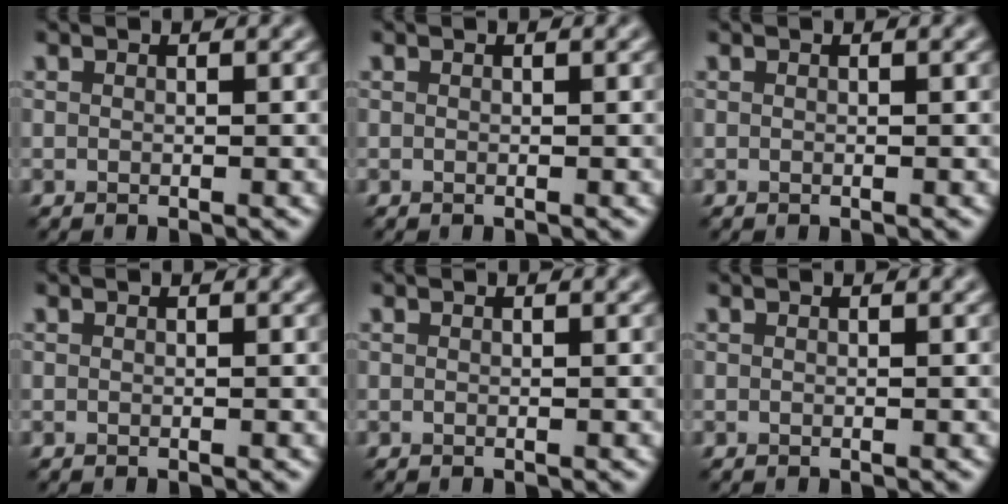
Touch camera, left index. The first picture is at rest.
{"total": 0.0}
{"total": 0.0}
{"total": 0.0}
{"total": 0.0}
{"total": 0.0}